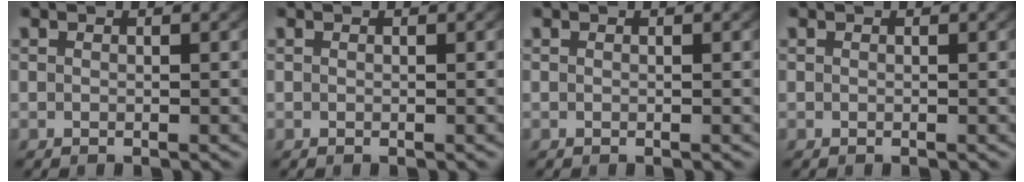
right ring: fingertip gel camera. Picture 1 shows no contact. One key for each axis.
{"total": 0.0}
{"total": 0.0}
{"total": 0.0}